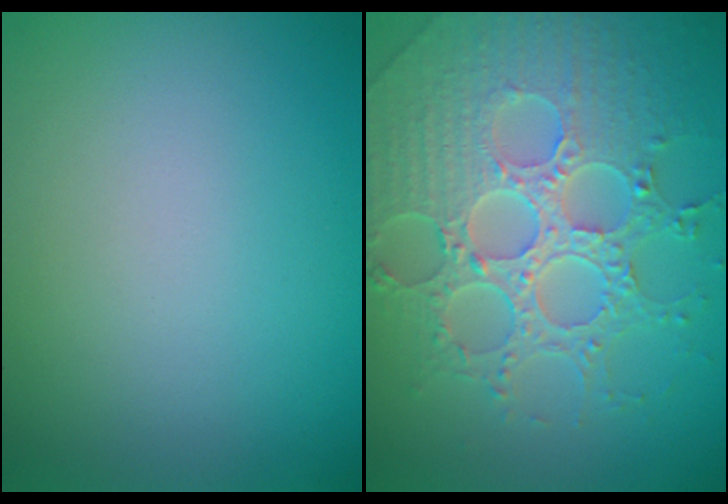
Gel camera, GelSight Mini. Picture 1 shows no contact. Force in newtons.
{"total": 8.1, "press": 5.9, "slide": 5.5}